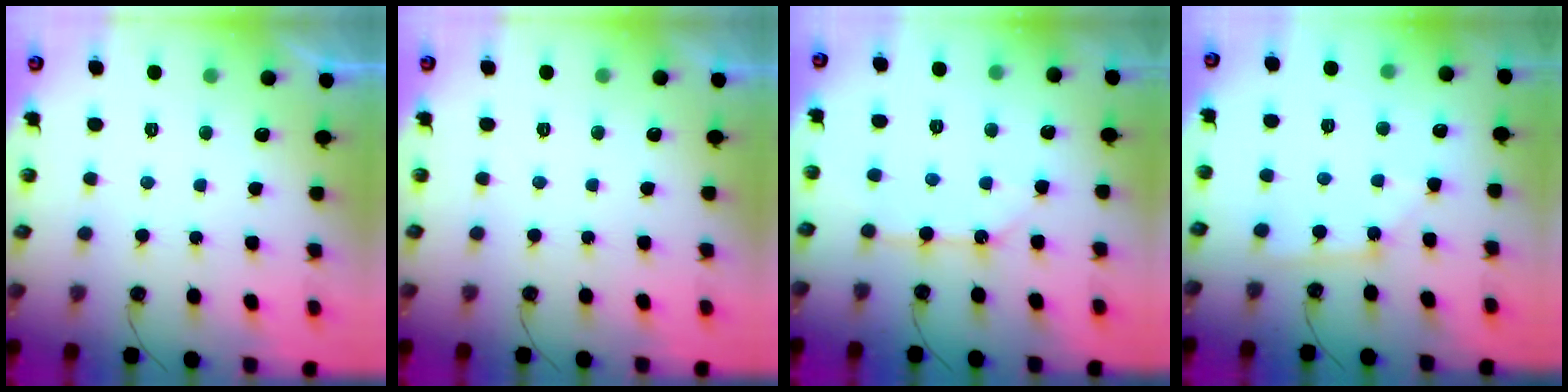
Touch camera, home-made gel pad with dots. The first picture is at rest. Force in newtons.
{"total": 0.0}
{"total": 9.7, "press": 9.7, "slide": 0.2}
{"total": 2.7, "press": 2.7, "slide": 0.4}